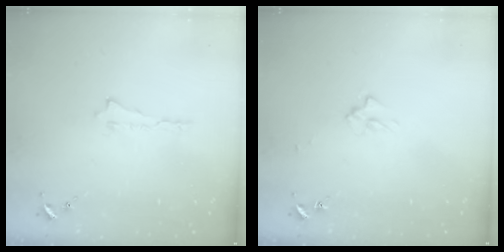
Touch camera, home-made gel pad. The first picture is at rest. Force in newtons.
{"total": 2.5, "press": 2.5, "slide": 0.4}